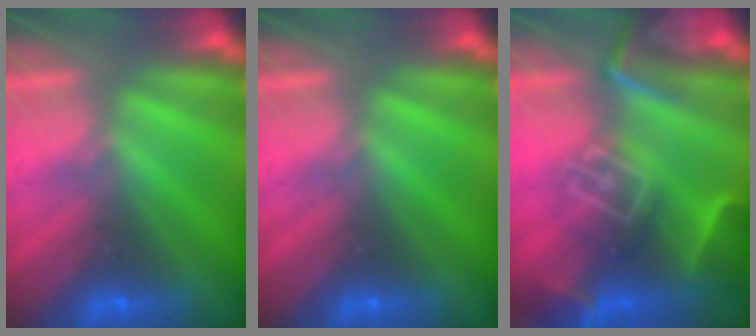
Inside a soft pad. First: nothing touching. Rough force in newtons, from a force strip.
{"total": 0.0}
{"total": 7.3}